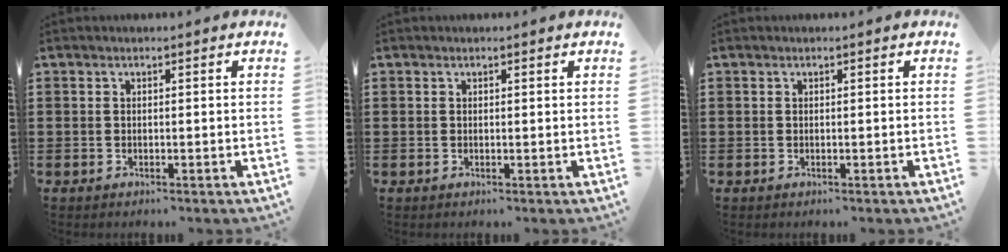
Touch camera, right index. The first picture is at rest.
{"total": 0.0}
{"total": 0.0}